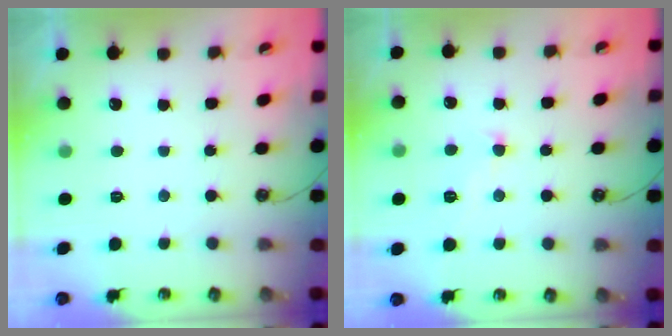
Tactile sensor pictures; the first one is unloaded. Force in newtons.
{"total": 0.9, "press": 0.7, "slide": 0.6}